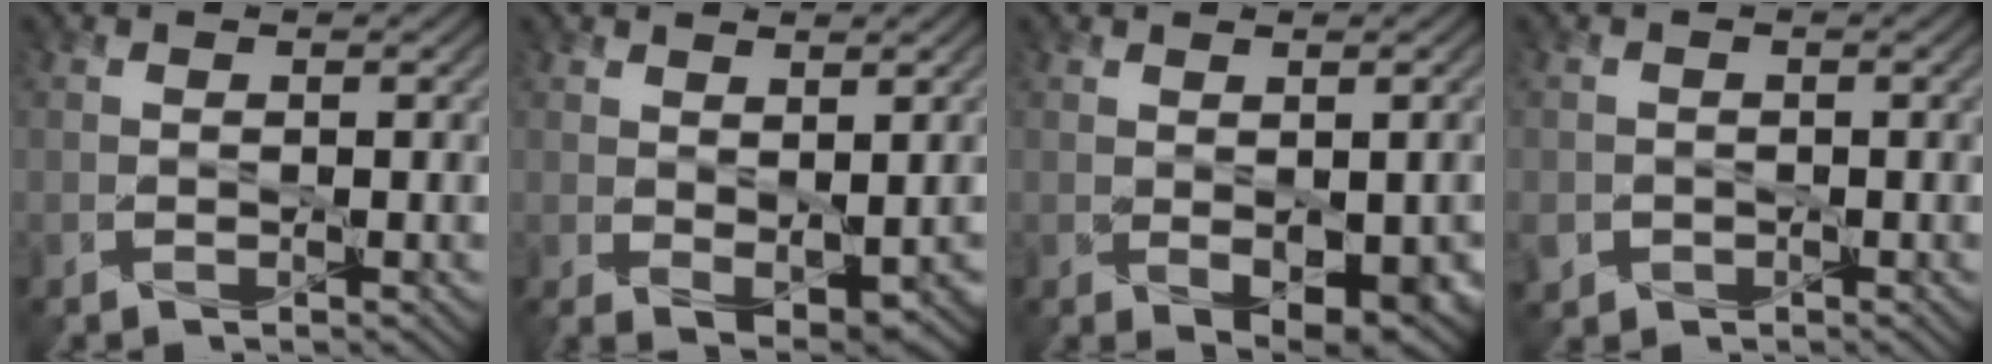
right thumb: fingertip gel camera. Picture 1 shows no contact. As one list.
[{"total": 3.6, "force": [0.7, 2.0, 3.0], "torque": [-0.058, -0.015, 0.022]}, {"total": 4.6, "force": [-1.0, 2.6, 3.8], "torque": [-0.066, -0.025, 0.003]}, {"total": 2.4, "force": [-1.0, 2.1, 0.4], "torque": [-0.014, -0.011, -0.022]}]